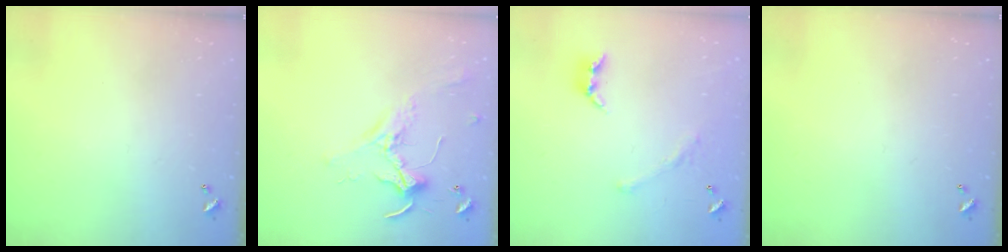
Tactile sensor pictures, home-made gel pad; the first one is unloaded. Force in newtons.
{"total": 2.3, "press": 2.3, "slide": 0.5}
{"total": 1.6, "press": 1.1, "slide": 1.1}
{"total": 0.0}